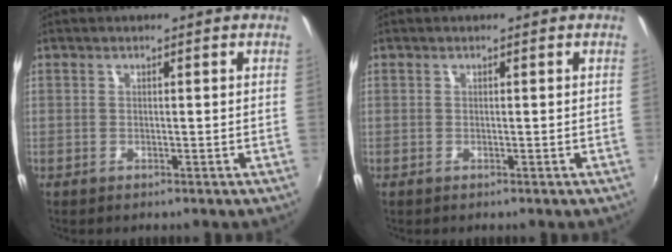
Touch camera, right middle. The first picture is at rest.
{"total": 0.0}